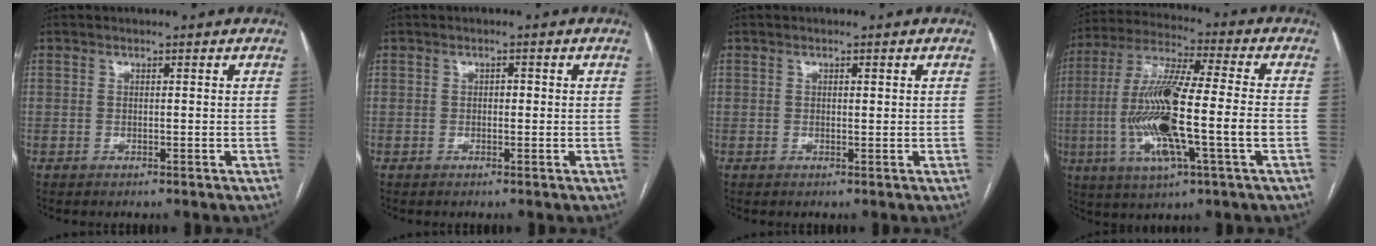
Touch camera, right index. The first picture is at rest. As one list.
[{"total": 0.9, "force": [0.0, 0.6, 0.7], "torque": [-0.007, 0.004, -0.002]}, {"total": 0.8, "force": [0.3, 0.3, 0.7], "torque": [-0.011, 0.000, 0.004]}, {"total": 17.6, "force": [-3.3, 1.5, 17.2], "torque": [-0.345, -0.005, -0.061]}]